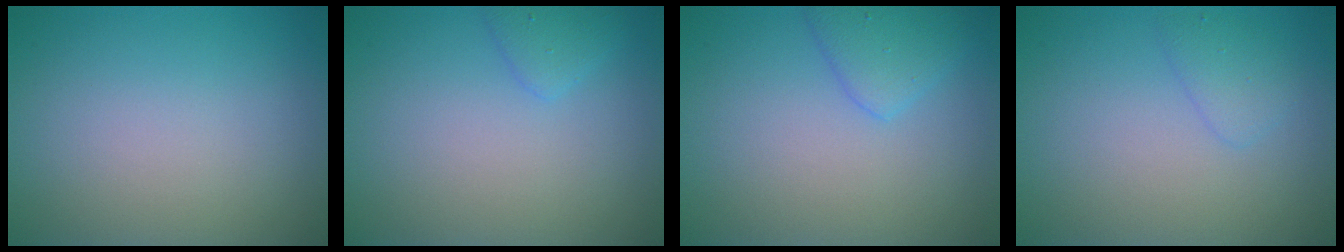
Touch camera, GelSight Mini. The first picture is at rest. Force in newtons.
{"total": 1.4, "press": 1.4, "slide": 0.1}
{"total": 2.3, "press": 2.3, "slide": 0.1}
{"total": 1.4, "press": 1.4, "slide": 0.1}